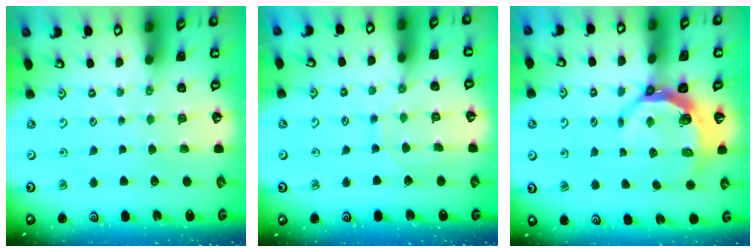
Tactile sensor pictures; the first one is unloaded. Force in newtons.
{"total": 7.5, "press": 7.4, "slide": 0.6}
{"total": 6.2, "press": 5.1, "slide": 3.6}